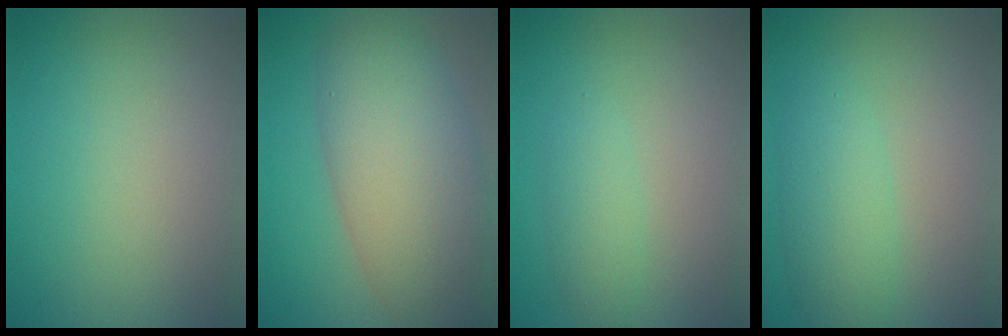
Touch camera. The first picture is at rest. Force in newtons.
{"total": 9.9, "press": 9.9, "slide": 0.5}
{"total": 1.8, "press": 1.8, "slide": 0.0}
{"total": 3.2, "press": 3.2, "slide": 0.0}